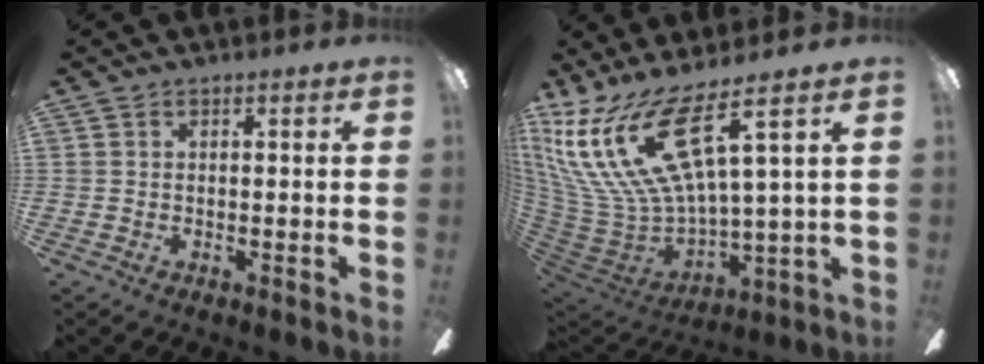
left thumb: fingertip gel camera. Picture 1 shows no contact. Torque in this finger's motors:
{"motor_torque": [2.51, 2.50, 1.21, -1.56, 0.34]}